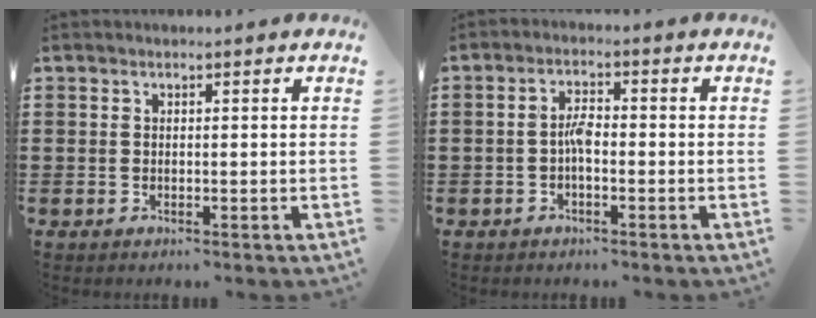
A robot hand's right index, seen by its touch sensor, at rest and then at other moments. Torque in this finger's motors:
{"motor_torque": [0.82, -0.56, 0.08, 0.09]}